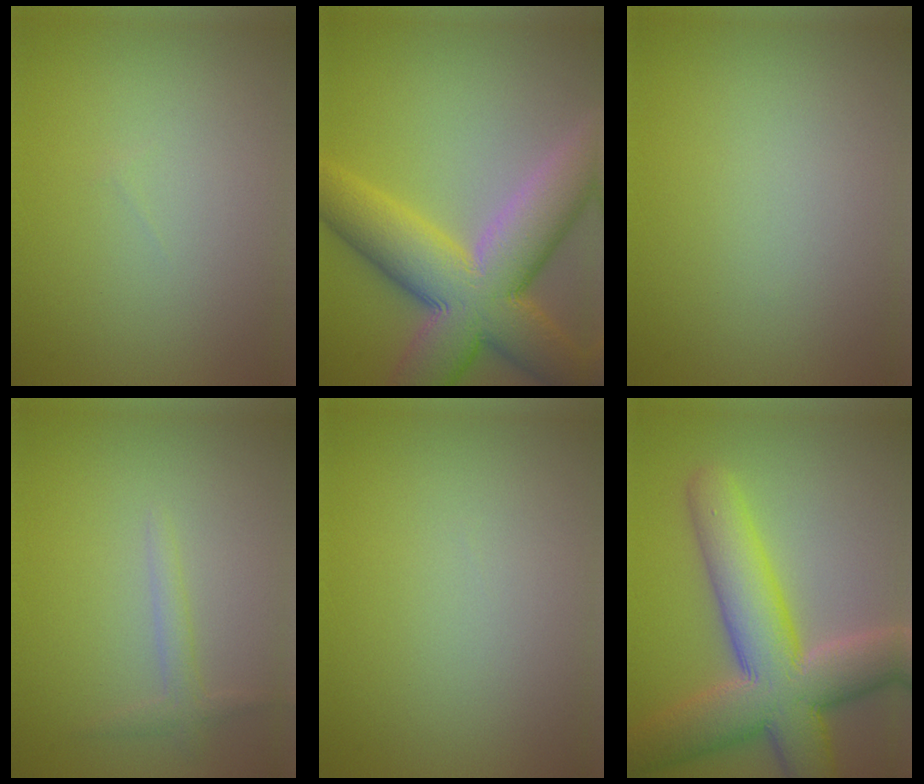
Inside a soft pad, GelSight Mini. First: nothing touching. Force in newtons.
{"total": 13.2, "press": 13.2, "slide": 0.8}
{"total": 0.0}
{"total": 1.5, "press": 1.5, "slide": 0.1}
{"total": 0.0}
{"total": 11.2, "press": 11.2, "slide": 0.6}